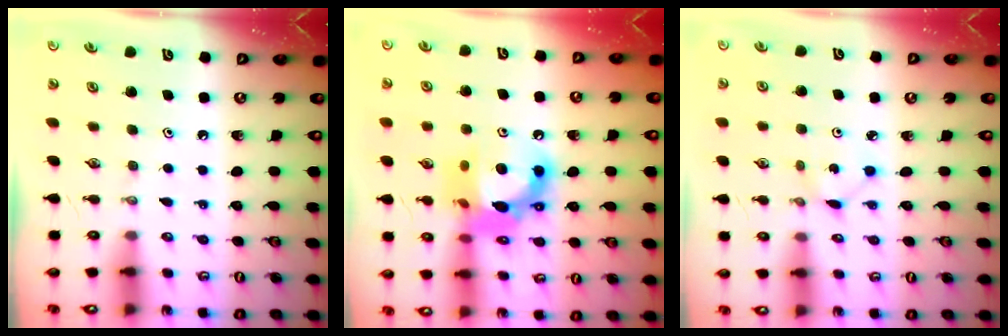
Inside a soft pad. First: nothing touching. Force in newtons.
{"total": 15.2, "press": 15.1, "slide": 1.2}
{"total": 1.0, "press": 1.0, "slide": 0.1}